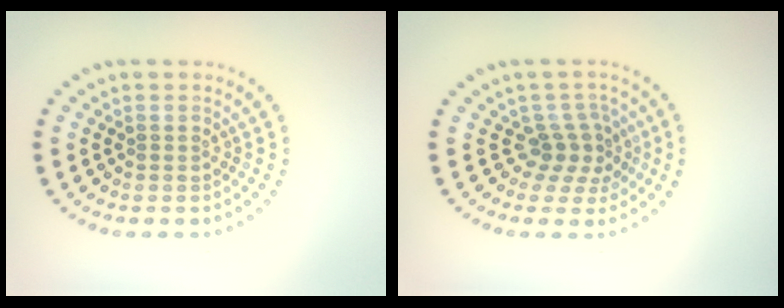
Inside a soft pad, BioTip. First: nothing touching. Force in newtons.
{"total": 2.7, "press": 1.9, "slide": 1.9}